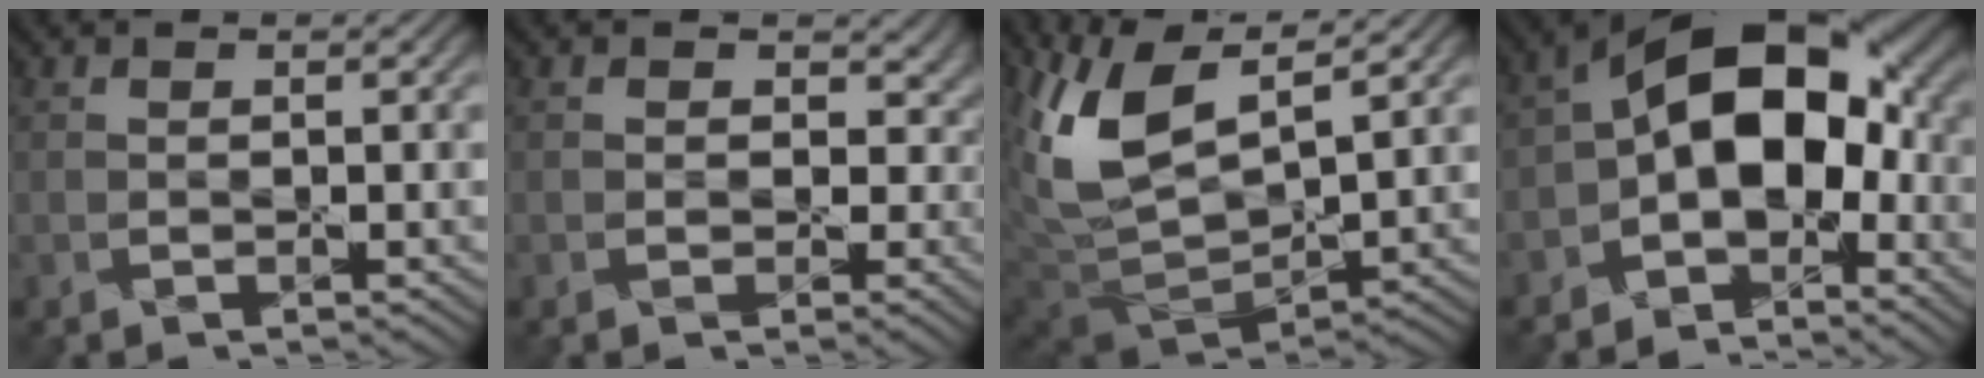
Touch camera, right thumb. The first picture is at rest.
{"total": 4.9, "force": [0.2, 4.0, 2.9], "torque": [-0.024, 0.000, -0.002]}
{"total": 13.2, "force": [6.2, 5.7, 10.2], "torque": [-0.243, 0.004, 0.119]}
{"total": 13.5, "force": [-2.2, 8.0, 10.6], "torque": [-0.165, 0.016, -0.056]}